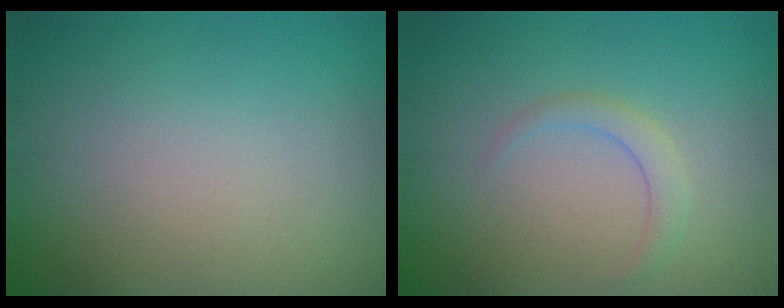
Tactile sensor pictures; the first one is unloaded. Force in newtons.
{"total": 1.6, "press": 1.6, "slide": 0.1}